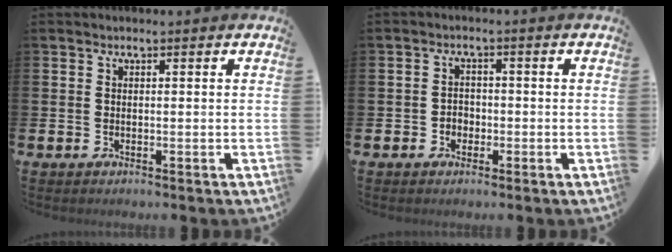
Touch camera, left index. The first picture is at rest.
{"total": 1.9, "force": [-0.8, 1.7, 0.4], "torque": [-0.006, 0.003, -0.021]}